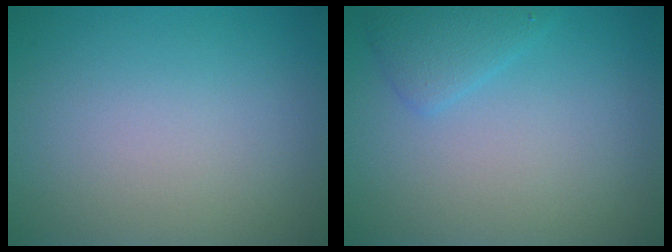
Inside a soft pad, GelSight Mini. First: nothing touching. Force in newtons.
{"total": 1.9, "press": 1.9, "slide": 0.1}